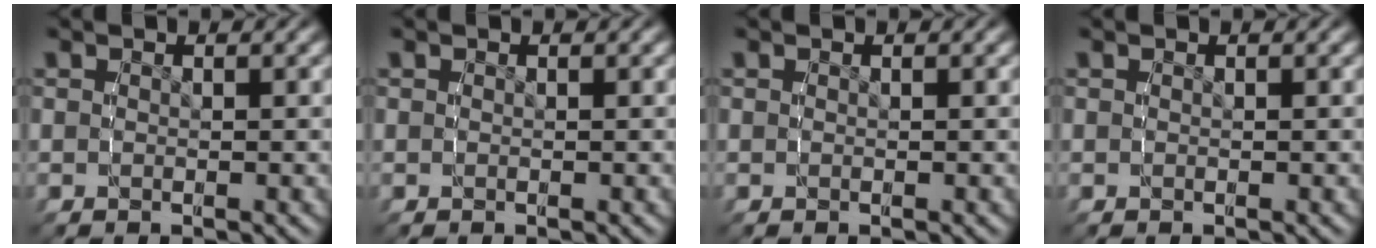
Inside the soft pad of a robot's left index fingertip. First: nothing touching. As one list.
[{"total": 0.0}, {"total": 0.0}, {"total": 0.0}]